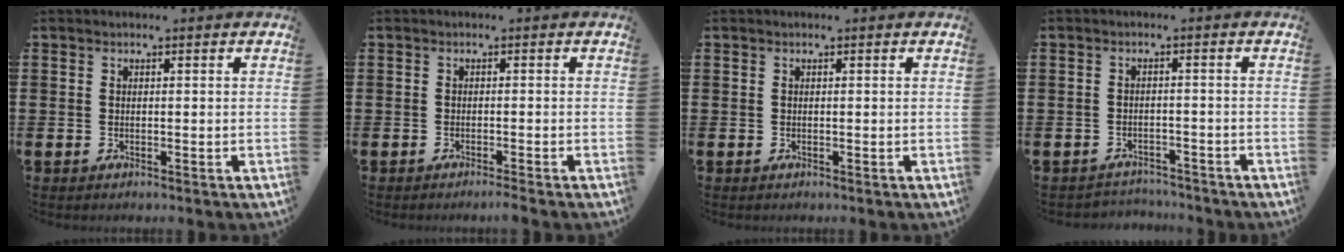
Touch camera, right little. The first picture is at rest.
{"total": 0.9, "force": [-0.8, -0.1, 0.4], "torque": [-0.005, -0.003, -0.015]}
{"total": 0.0}
{"total": 1.9, "force": [-1.9, 0.2, -0.3], "torque": [-0.003, 0.003, -0.042]}